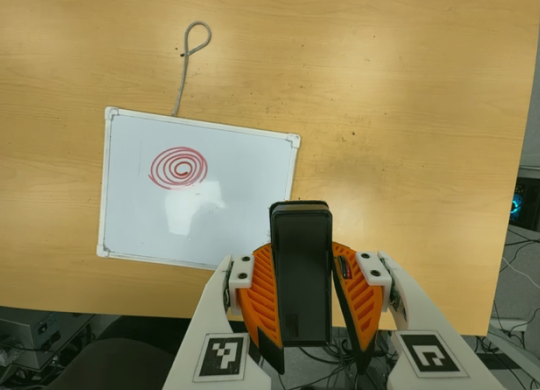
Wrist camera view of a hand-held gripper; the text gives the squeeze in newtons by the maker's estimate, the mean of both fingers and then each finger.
{"total": 8.2, "left": 6.1, "right": 10.2}